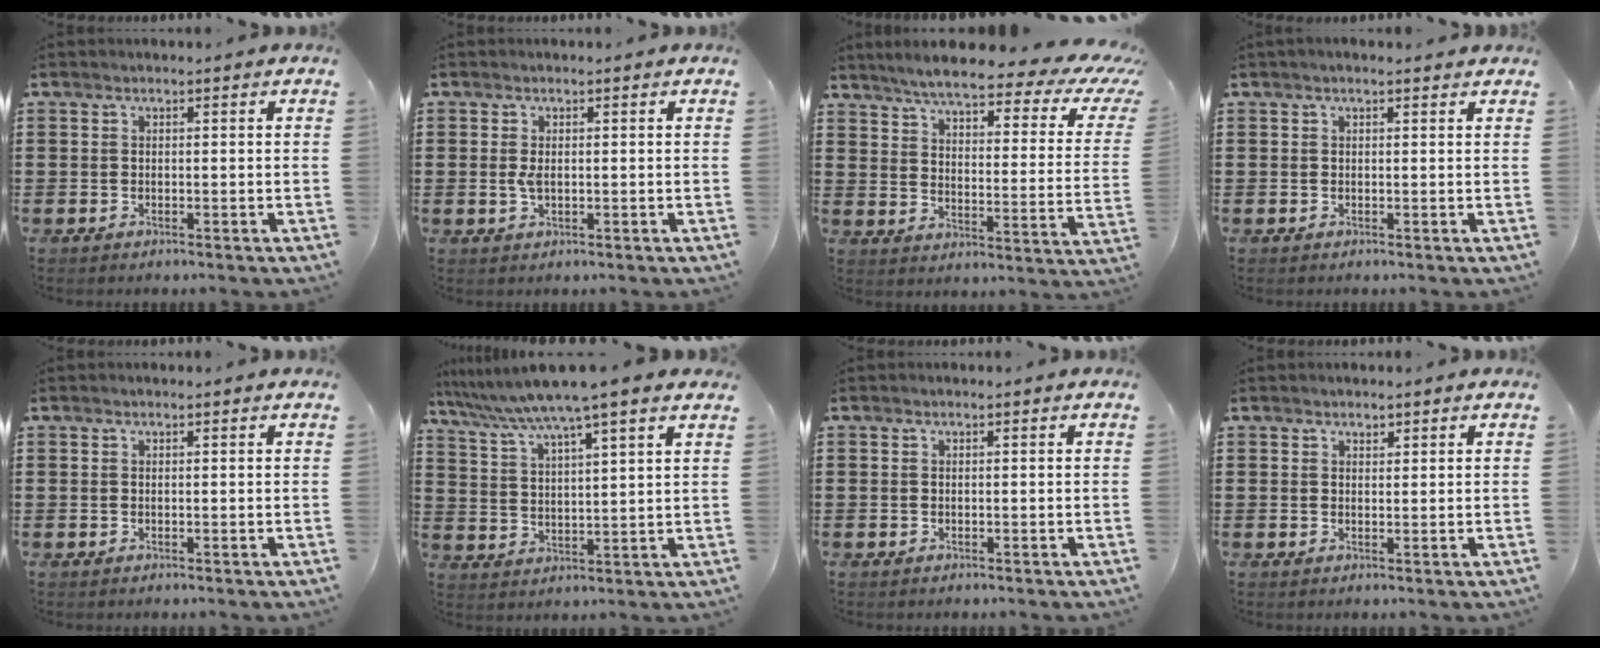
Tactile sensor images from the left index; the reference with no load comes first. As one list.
[{"total": 1.9, "force": [0.0, 1.0, 1.7], "torque": [-0.042, 0.000, -0.004]}, {"total": 6.5, "force": [5.1, 0.7, 4.0], "torque": [-0.093, -0.033, 0.082]}, {"total": 0.8, "force": [0.5, 0.4, 0.6], "torque": [-0.012, 0.005, 0.008]}, {"total": 0.0}, {"total": 7.1, "force": [5.9, -0.7, 4.0], "torque": [-0.097, -0.033, 0.097]}, {"total": 0.0}, {"total": 1.1, "force": [0.9, 0.4, 0.3], "torque": [-0.006, 0.002, 0.018]}]